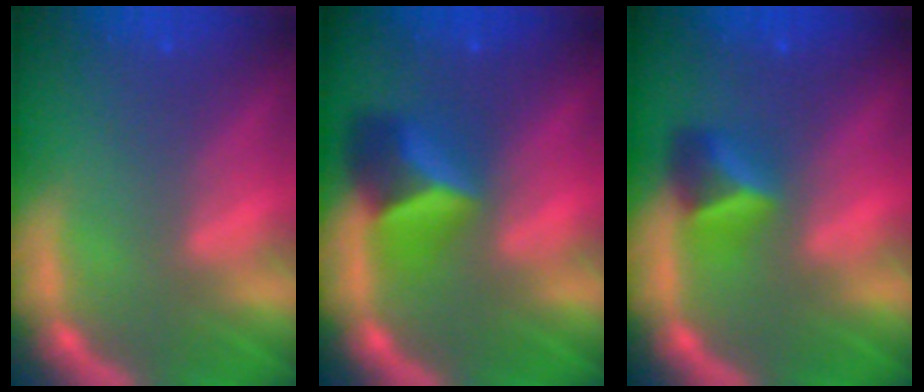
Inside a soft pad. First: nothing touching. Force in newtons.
{"total": 4.4}
{"total": 2.9}